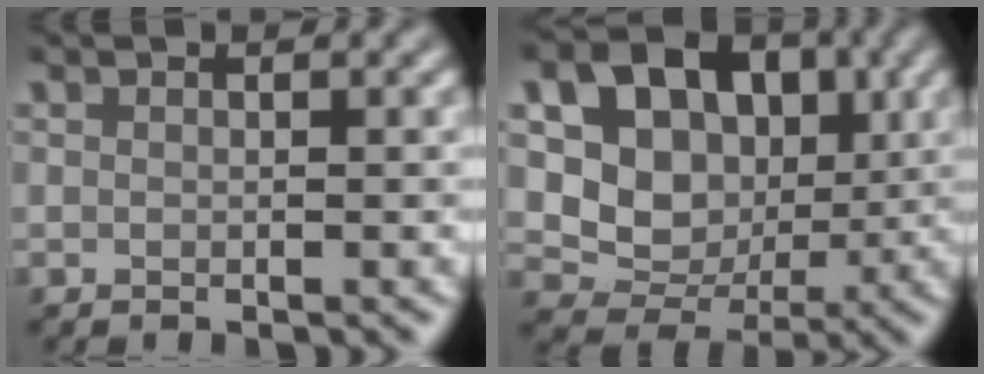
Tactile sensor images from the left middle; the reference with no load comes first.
{"total": 10.3, "force": [2.1, 8.3, 5.8], "torque": [-0.077, 0.010, 0.023]}